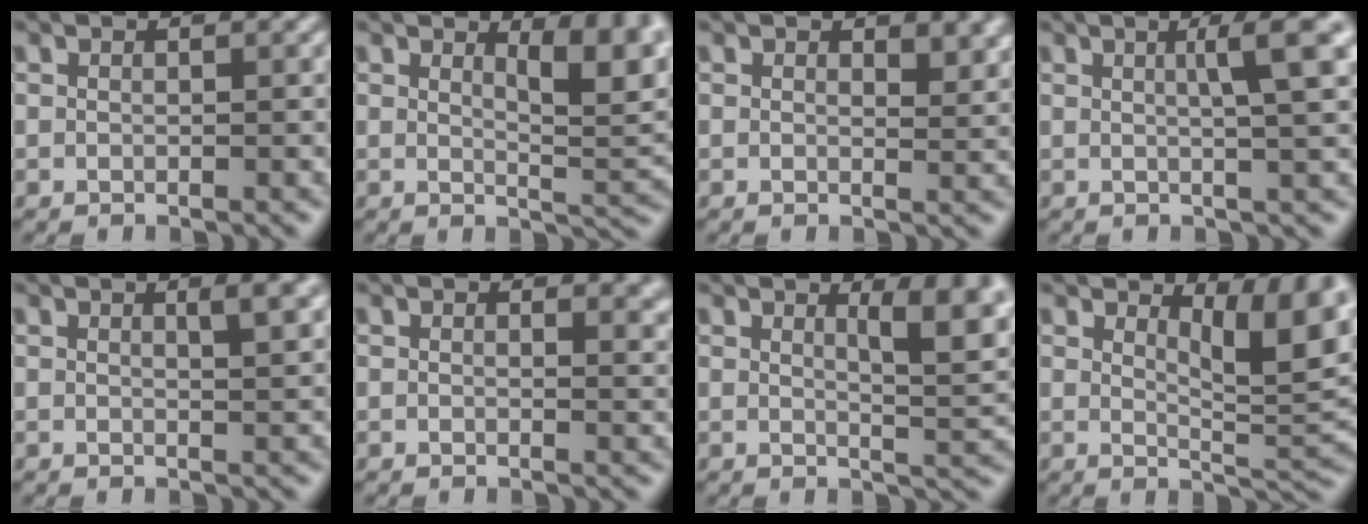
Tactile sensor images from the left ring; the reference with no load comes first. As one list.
[{"total": 5.5, "force": [2.4, 1.8, 4.6], "torque": [-0.051, -0.004, 0.037]}, {"total": 2.3, "force": [1.1, 1.1, 1.7], "torque": [-0.021, -0.004, 0.019]}, {"total": 4.5, "force": [1.3, 0.6, 4.3], "torque": [-0.056, 0.011, 0.018]}, {"total": 2.6, "force": [1.2, 0.8, 2.2], "torque": [-0.016, 0.004, 0.014]}, {"total": 1.8, "force": [0.9, 0.7, 1.3], "torque": [-0.015, -0.004, 0.015]}, {"total": 5.9, "force": [2.3, 1.6, 5.2], "torque": [-0.056, -0.003, 0.035]}, {"total": 6.2, "force": [2.9, 2.0, 5.1], "torque": [-0.067, -0.009, 0.044]}]